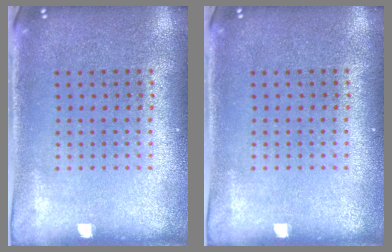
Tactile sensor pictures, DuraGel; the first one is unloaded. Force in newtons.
{"total": 0.0}